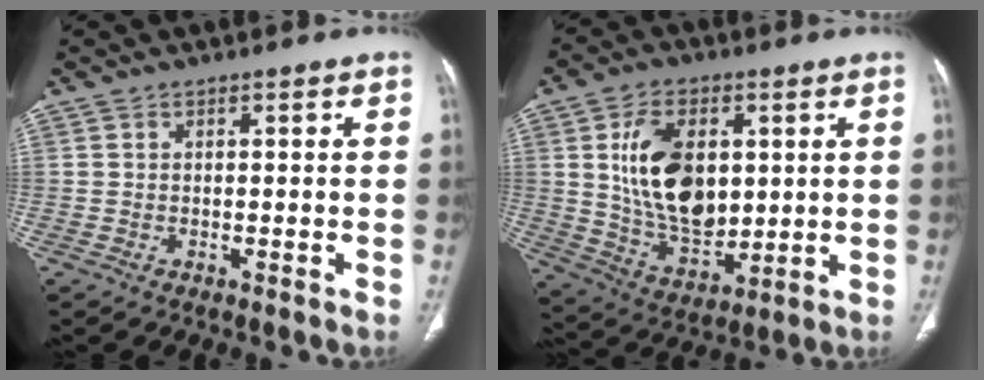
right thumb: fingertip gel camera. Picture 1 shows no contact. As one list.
[{"total": 16.6, "force": [3.2, 10.4, 12.5], "torque": [-0.184, -0.021, 0.068]}]